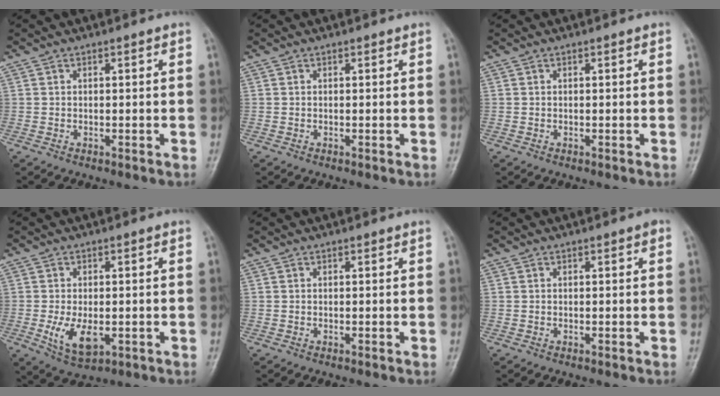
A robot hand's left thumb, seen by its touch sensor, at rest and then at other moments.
{"total": 0.0}
{"total": 0.0}
{"total": 7.7, "force": [-1.8, 4.0, 6.4], "torque": [-0.112, -0.003, -0.023]}
{"total": 0.0}
{"total": 0.6, "force": [0.1, 0.2, 0.6], "torque": [-0.011, 0.000, 0.000]}